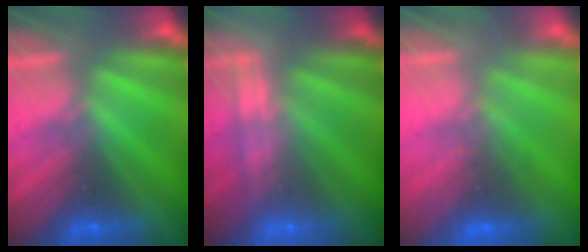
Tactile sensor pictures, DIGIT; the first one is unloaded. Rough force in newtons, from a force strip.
{"total": 2.3}
{"total": 6.1}